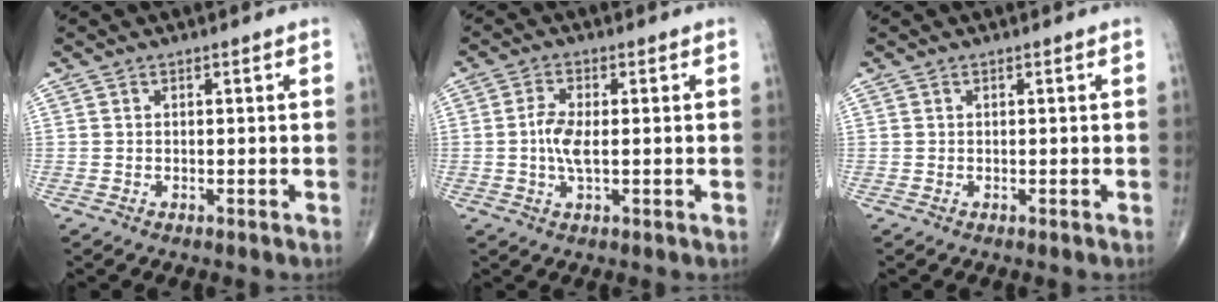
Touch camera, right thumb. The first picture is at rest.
{"total": 4.8, "force": [-0.2, 1.6, 4.5], "torque": [-0.103, -0.004, -0.009]}
{"total": 0.0}